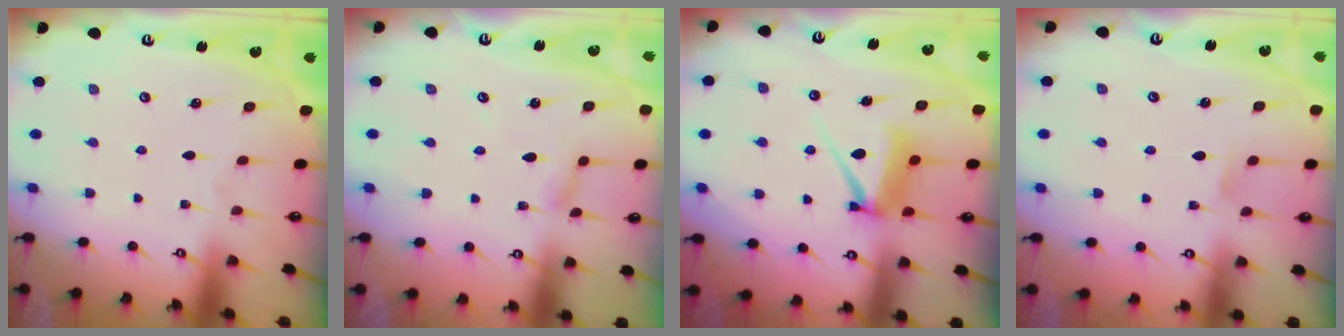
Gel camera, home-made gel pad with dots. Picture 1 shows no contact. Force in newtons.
{"total": 2.9, "press": 2.9, "slide": 0.2}
{"total": 8.2, "press": 8.1, "slide": 0.8}
{"total": 3.6, "press": 3.5, "slide": 0.6}